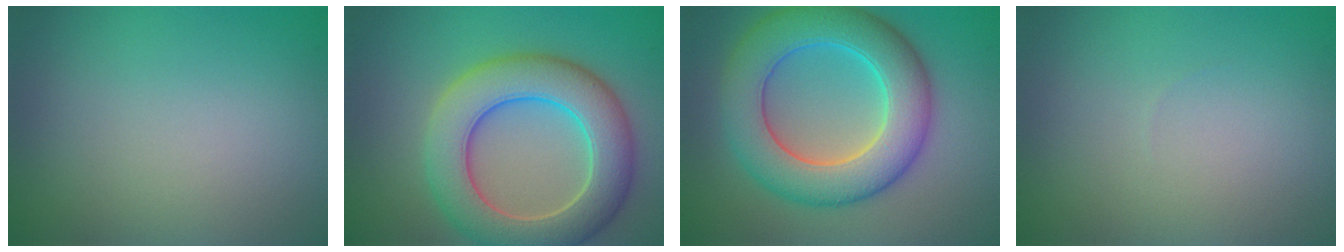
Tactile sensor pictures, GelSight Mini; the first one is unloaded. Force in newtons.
{"total": 8.8, "press": 8.7, "slide": 0.7}
{"total": 9.5, "press": 9.5, "slide": 0.4}
{"total": 0.0}